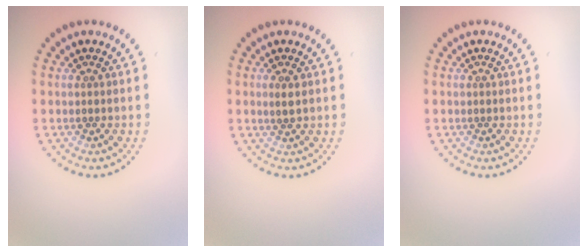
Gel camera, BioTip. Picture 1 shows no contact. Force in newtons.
{"total": 1.0, "press": 0.9, "slide": 0.4}
{"total": 0.0}